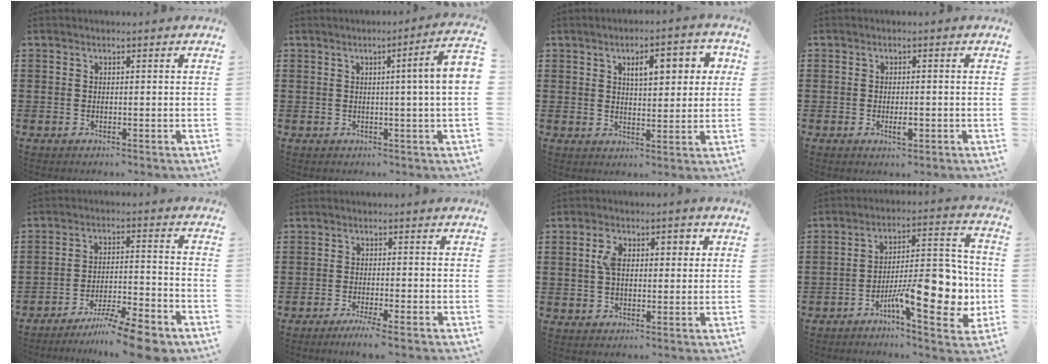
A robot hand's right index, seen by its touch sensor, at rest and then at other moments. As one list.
[{"total": 5.6, "force": [0.7, -0.6, 5.5], "torque": [-0.085, -0.016, 0.005]}, {"total": 5.9, "force": [2.2, 2.3, 5.0], "torque": [-0.071, -0.001, 0.027]}, {"total": 2.1, "force": [-0.7, 0.7, 1.9], "torque": [-0.034, 0.001, -0.013]}, {"total": 9.0, "force": [-7.6, 0.5, 4.6], "torque": [-0.072, 0.013, -0.144]}, {"total": 2.7, "force": [-2.1, -0.3, 1.7], "torque": [-0.034, -0.005, -0.039]}, {"total": 4.8, "force": [0.8, 2.8, 3.9], "torque": [-0.076, 0.012, 0.008]}, {"total": 14.2, "force": [-5.0, 5.1, 12.2], "torque": [-0.175, 0.003, -0.085]}]